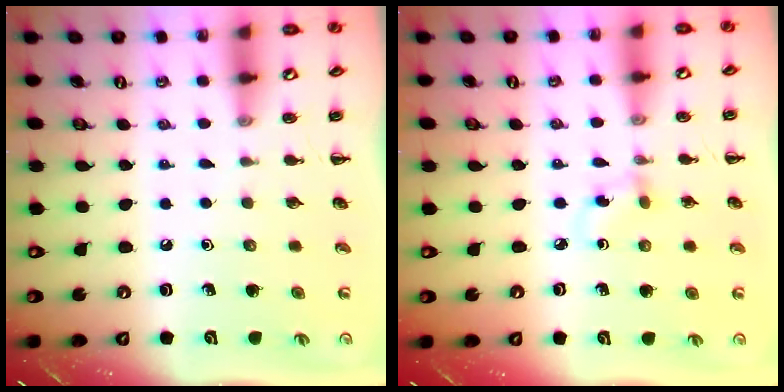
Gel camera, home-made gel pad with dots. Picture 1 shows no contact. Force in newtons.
{"total": 3.5, "press": 3.2, "slide": 1.4}